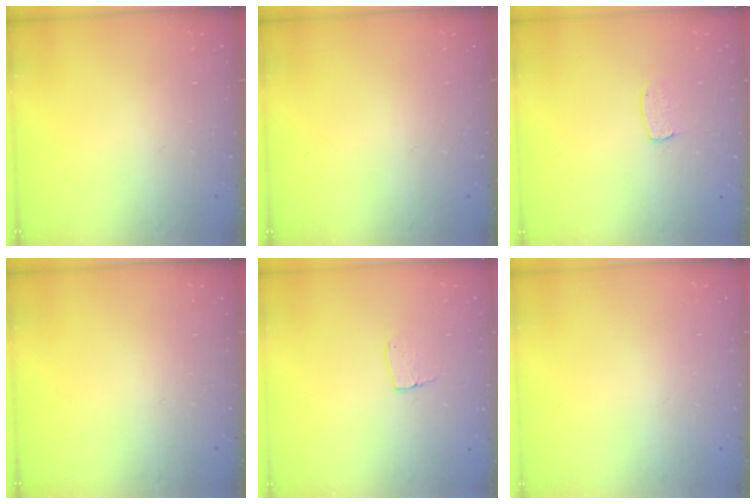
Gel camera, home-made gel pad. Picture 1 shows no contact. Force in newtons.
{"total": 0.0}
{"total": 3.5, "press": 3.4, "slide": 0.2}
{"total": 0.0}
{"total": 5.5, "press": 5.5, "slide": 0.4}
{"total": 0.0}